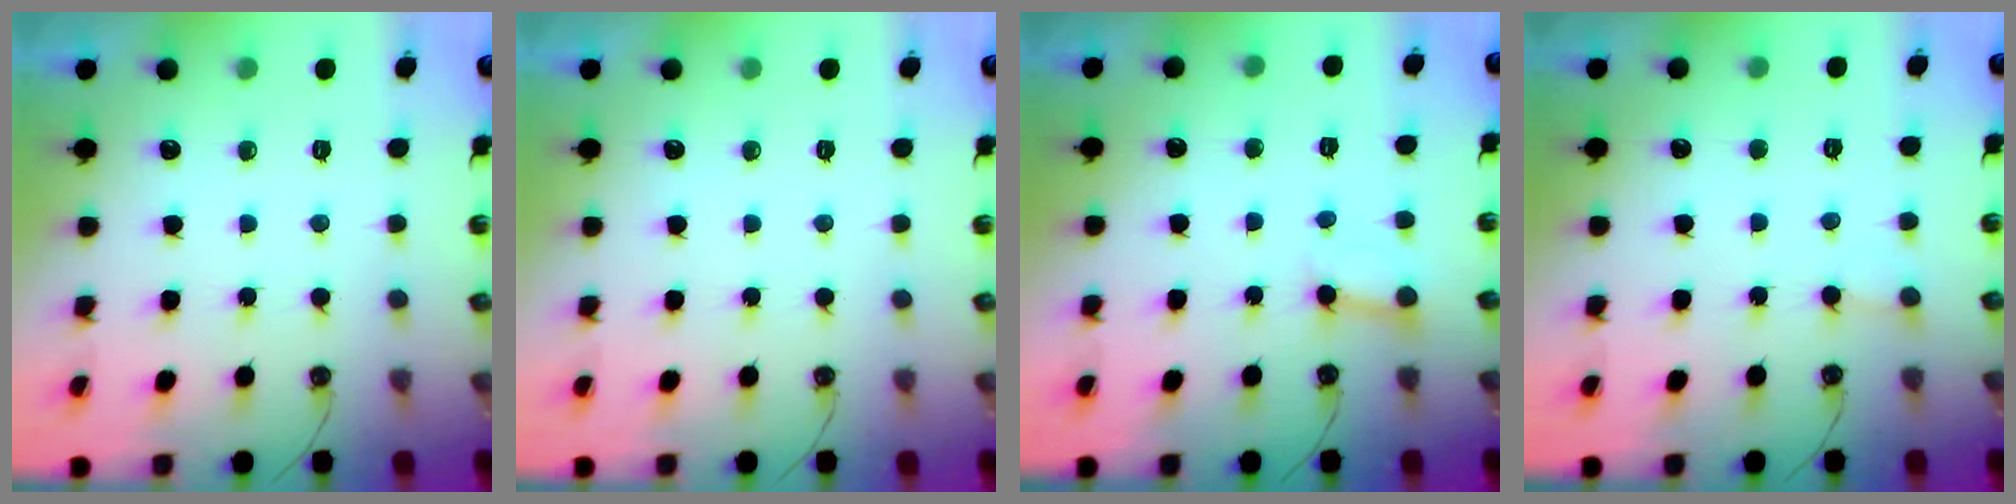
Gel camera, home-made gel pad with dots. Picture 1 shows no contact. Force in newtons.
{"total": 0.0}
{"total": 2.7, "press": 2.7, "slide": 0.2}
{"total": 2.0, "press": 2.0, "slide": 0.1}